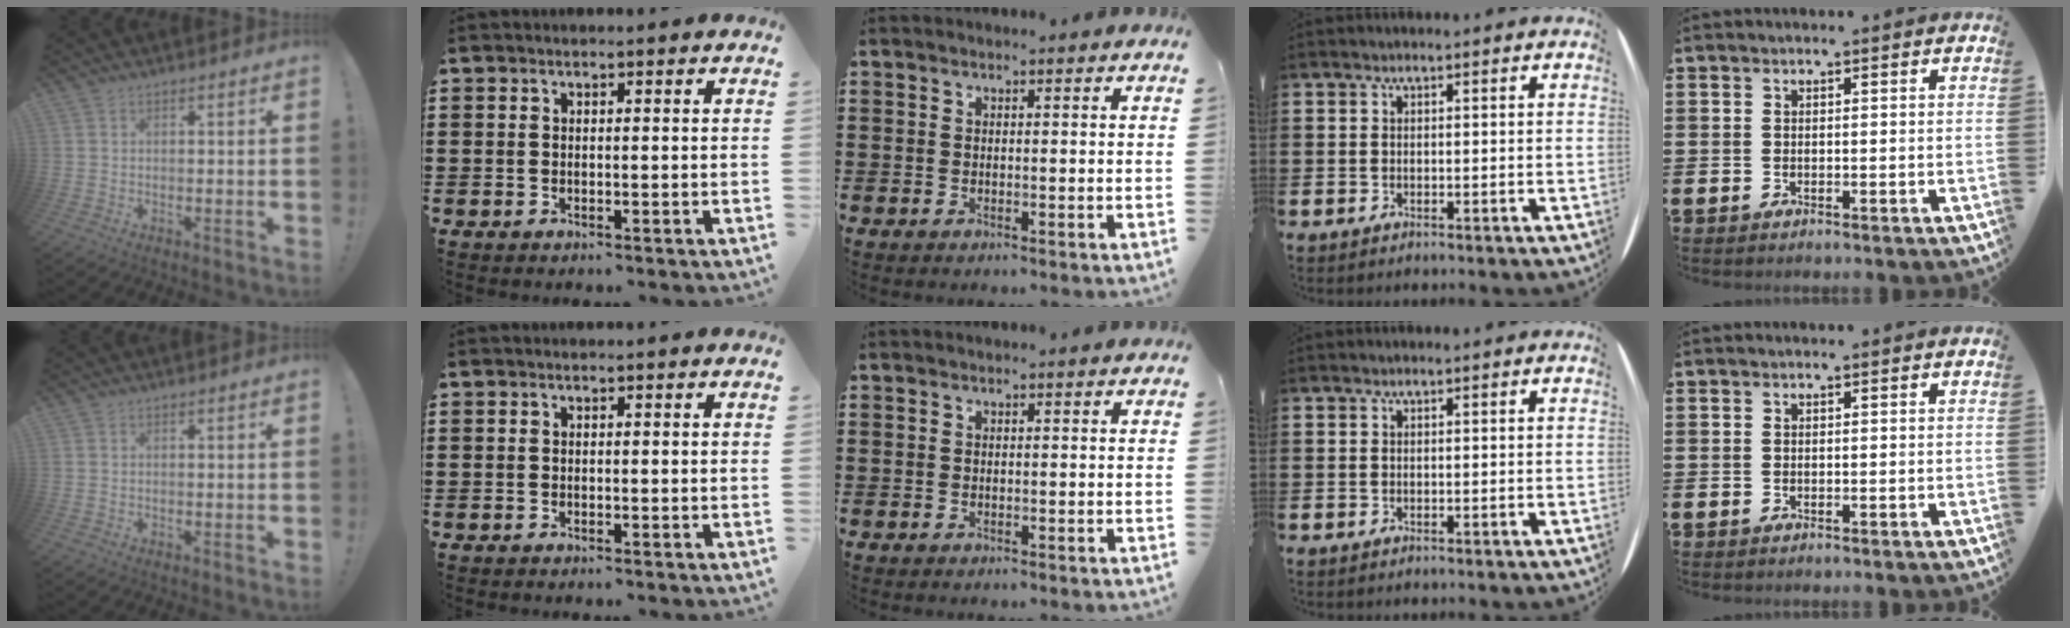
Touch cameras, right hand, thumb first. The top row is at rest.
{}